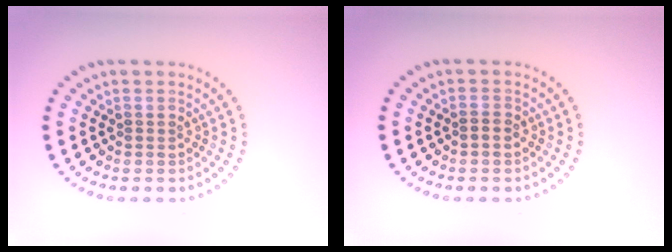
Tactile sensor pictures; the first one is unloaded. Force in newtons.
{"total": 0.8, "press": 0.8, "slide": 0.1}